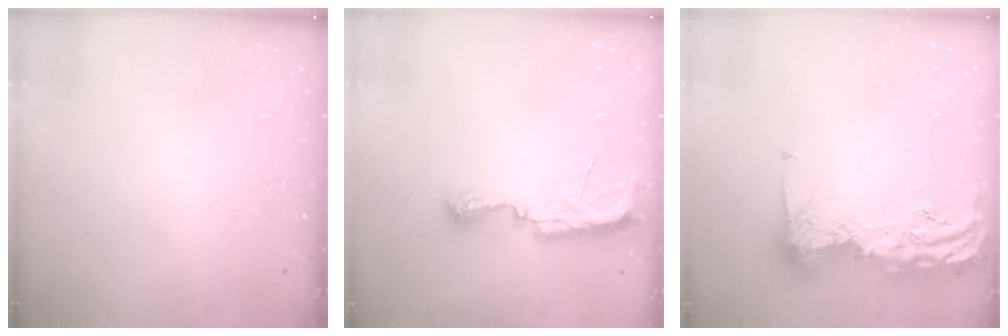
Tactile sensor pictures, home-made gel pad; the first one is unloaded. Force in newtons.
{"total": 8.1, "press": 8.0, "slide": 0.8}
{"total": 17.7, "press": 17.6, "slide": 0.9}